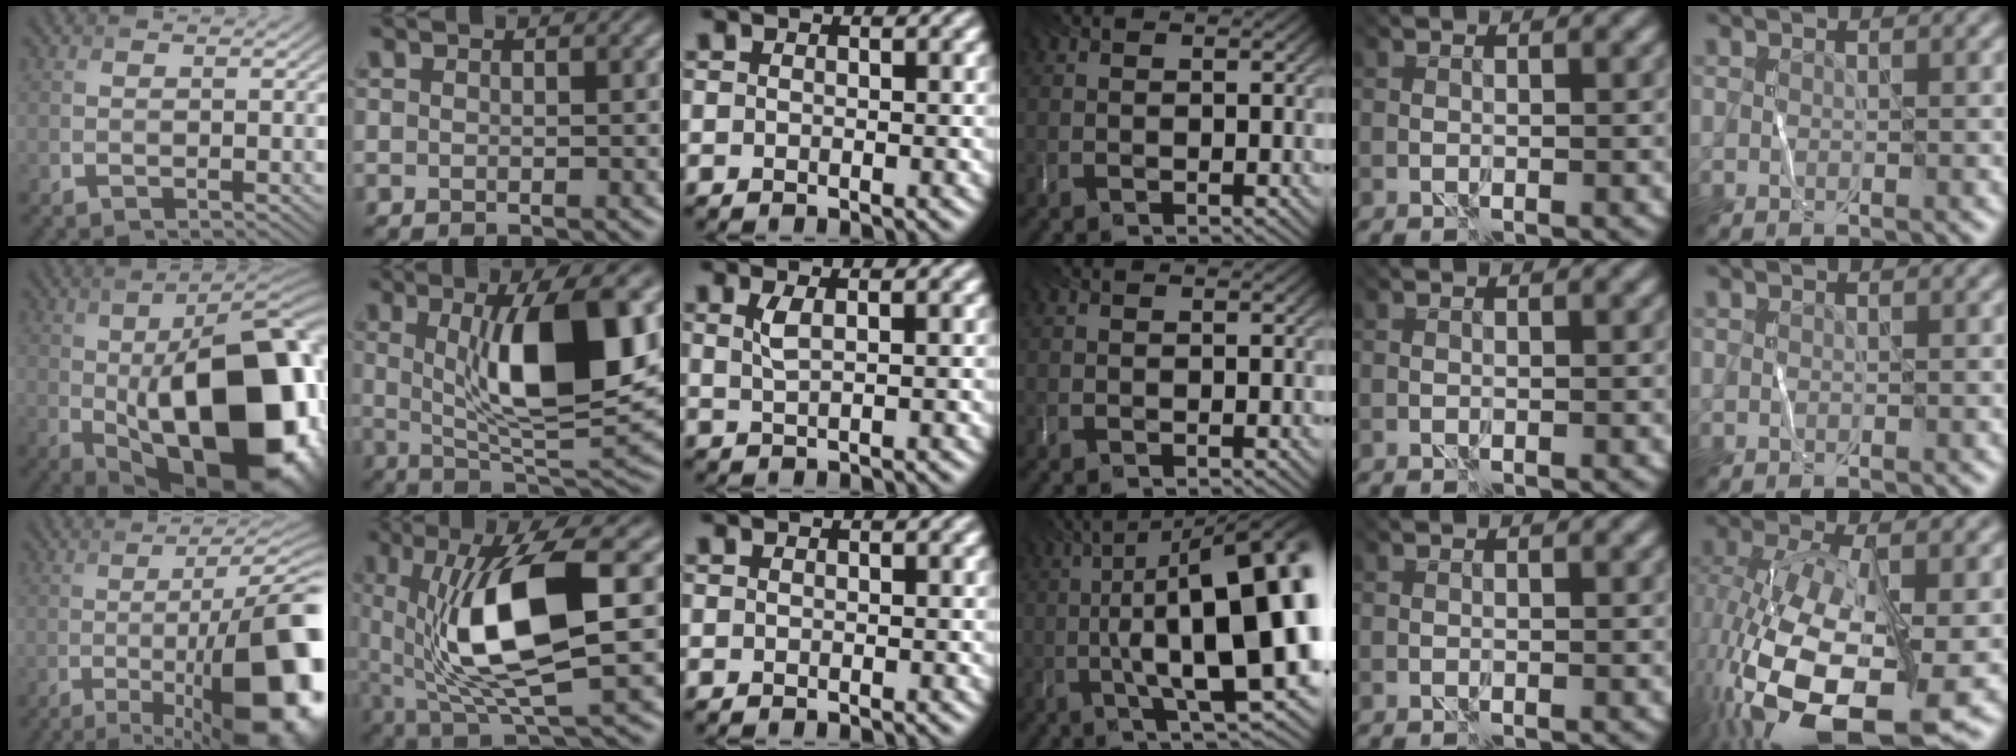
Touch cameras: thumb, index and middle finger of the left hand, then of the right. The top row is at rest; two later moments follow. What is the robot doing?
{"motion": "wrap", "object": "string"}